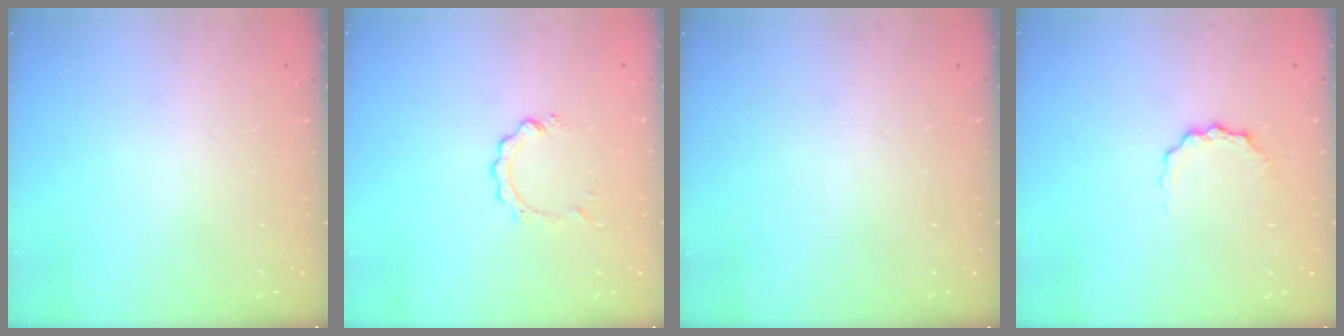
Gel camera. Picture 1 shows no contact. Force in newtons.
{"total": 2.1, "press": 2.1, "slide": 0.2}
{"total": 0.0}
{"total": 4.7, "press": 4.7, "slide": 0.5}